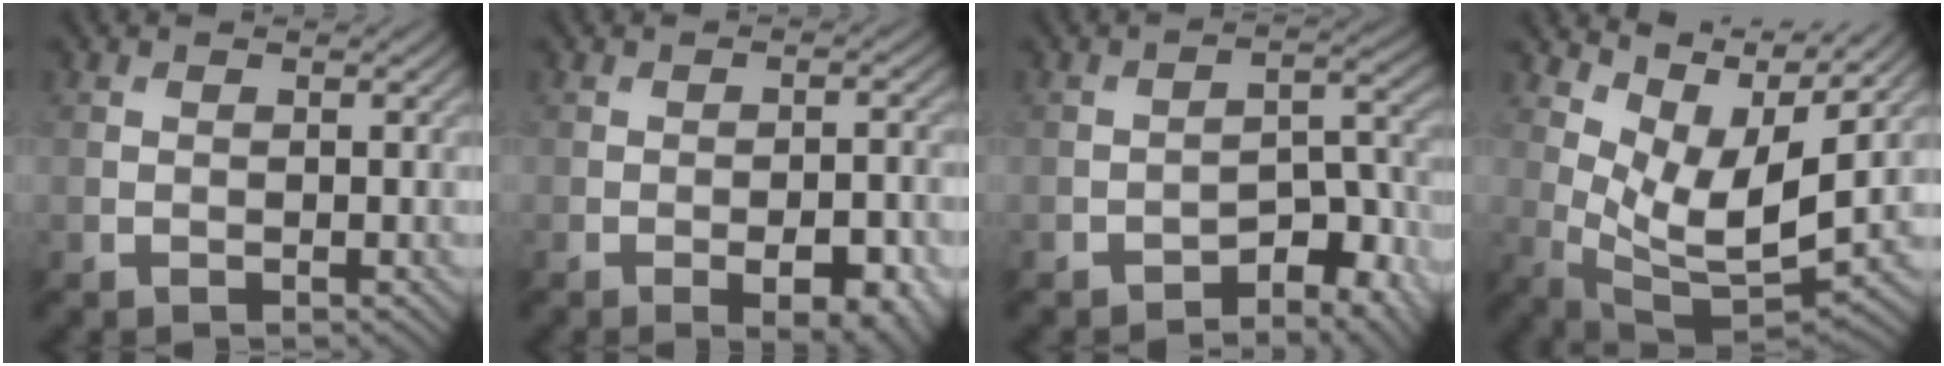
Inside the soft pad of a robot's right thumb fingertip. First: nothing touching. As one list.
[{"total": 6.9, "force": [-3.1, 2.8, 5.5], "torque": [-0.069, -0.004, -0.029]}, {"total": 5.8, "force": [-3.7, 2.4, 3.7], "torque": [-0.041, 0.011, -0.059]}, {"total": 9.2, "force": [5.5, 3.1, 6.6], "torque": [-0.151, -0.003, 0.110]}]